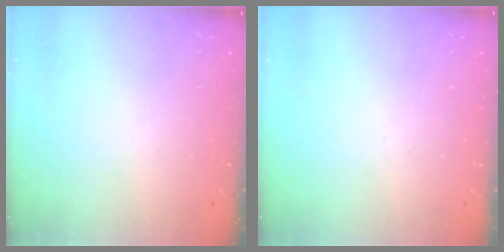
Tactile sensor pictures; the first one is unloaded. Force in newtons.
{"total": 0.0}